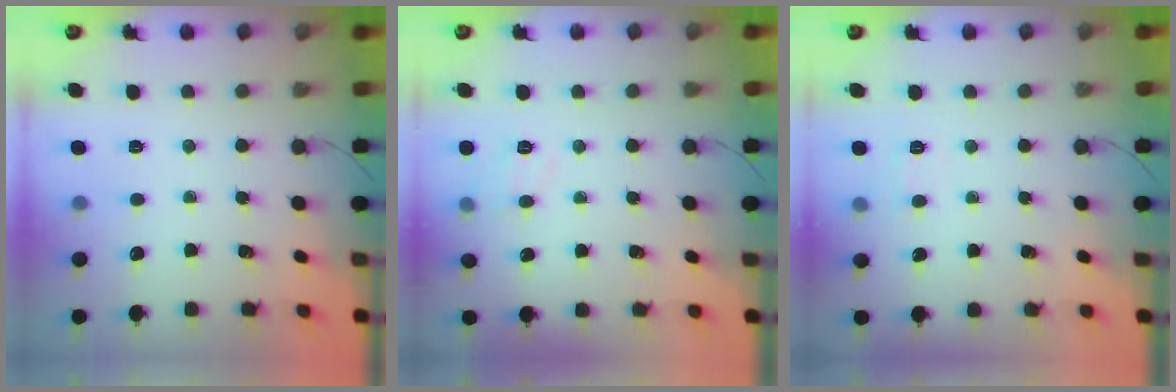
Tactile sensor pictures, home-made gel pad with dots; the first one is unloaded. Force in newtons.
{"total": 5.0, "press": 4.7, "slide": 1.6}
{"total": 4.7, "press": 4.5, "slide": 1.4}